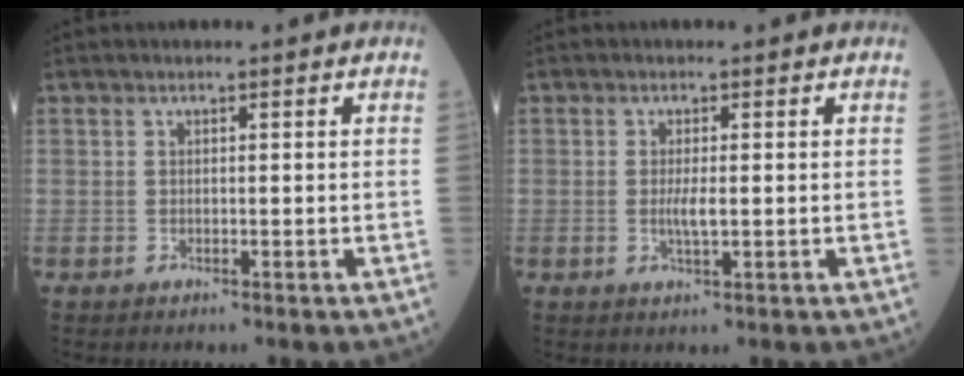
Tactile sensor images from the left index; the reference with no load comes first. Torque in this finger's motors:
{"motor_torque": [0.60, 0.04, 0.09, 0.02]}